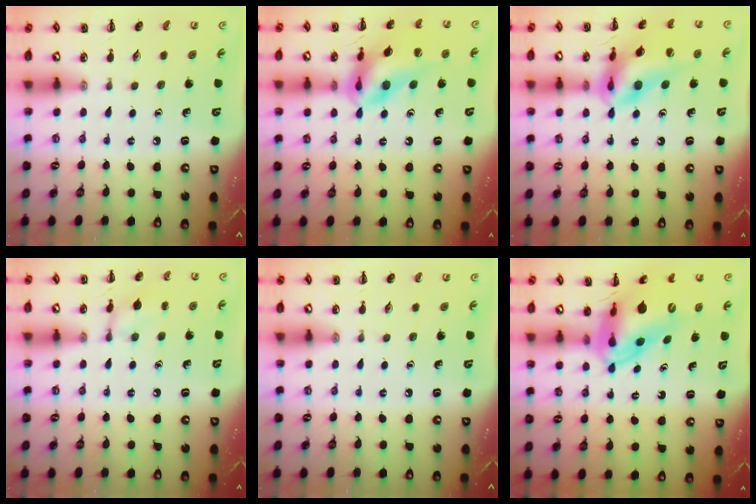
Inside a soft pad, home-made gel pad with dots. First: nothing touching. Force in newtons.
{"total": 14.3, "press": 13.9, "slide": 3.4}
{"total": 14.3, "press": 13.9, "slide": 3.4}
{"total": 7.8, "press": 7.6, "slide": 1.5}
{"total": 0.0}
{"total": 12.3, "press": 11.8, "slide": 3.4}